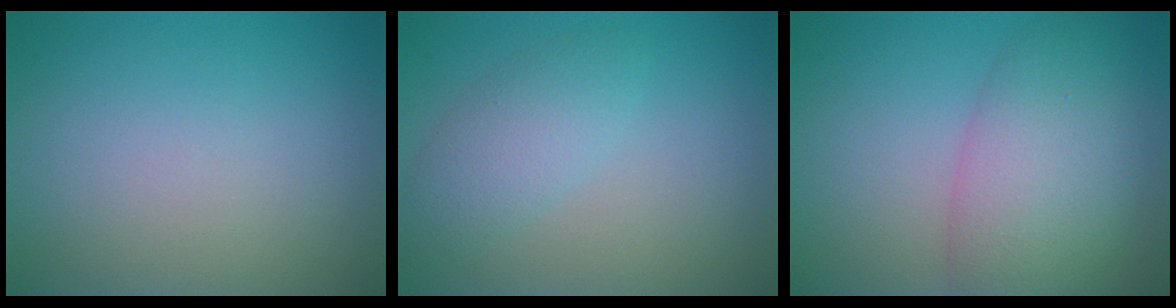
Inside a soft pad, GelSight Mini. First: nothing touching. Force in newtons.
{"total": 2.8, "press": 2.8, "slide": 0.1}
{"total": 7.1, "press": 7.1, "slide": 0.4}